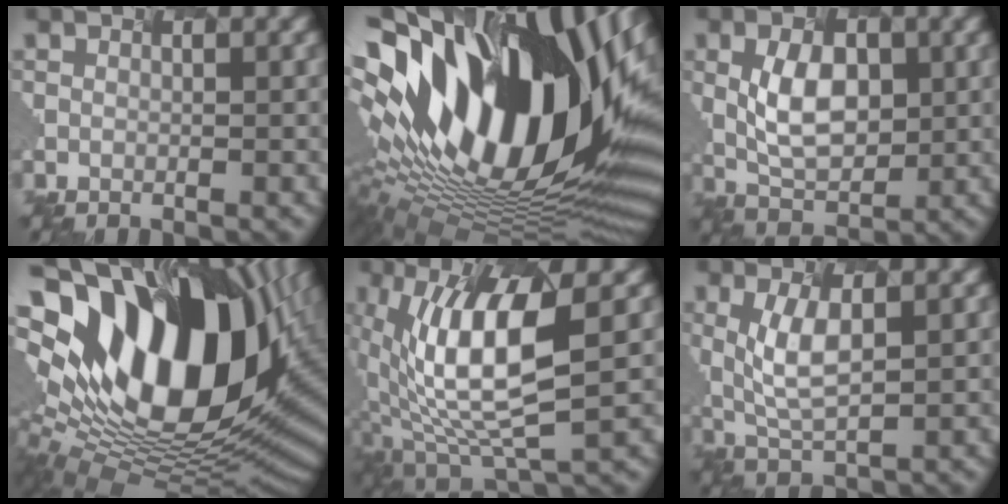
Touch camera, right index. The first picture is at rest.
{"total": 19.5, "force": [3.0, 10.1, 16.4], "torque": [-0.288, 0.012, 0.035]}
{"total": 4.9, "force": [-0.2, 3.1, 3.8], "torque": [-0.079, -0.004, 0.004]}
{"total": 19.5, "force": [4.0, 12.0, 14.9], "torque": [-0.297, -0.005, 0.084]}
{"total": 10.1, "force": [0.4, 3.5, 9.5], "torque": [-0.192, -0.007, 0.015]}
{"total": 4.0, "force": [0.1, 1.6, 3.7], "torque": [-0.087, -0.004, 0.008]}